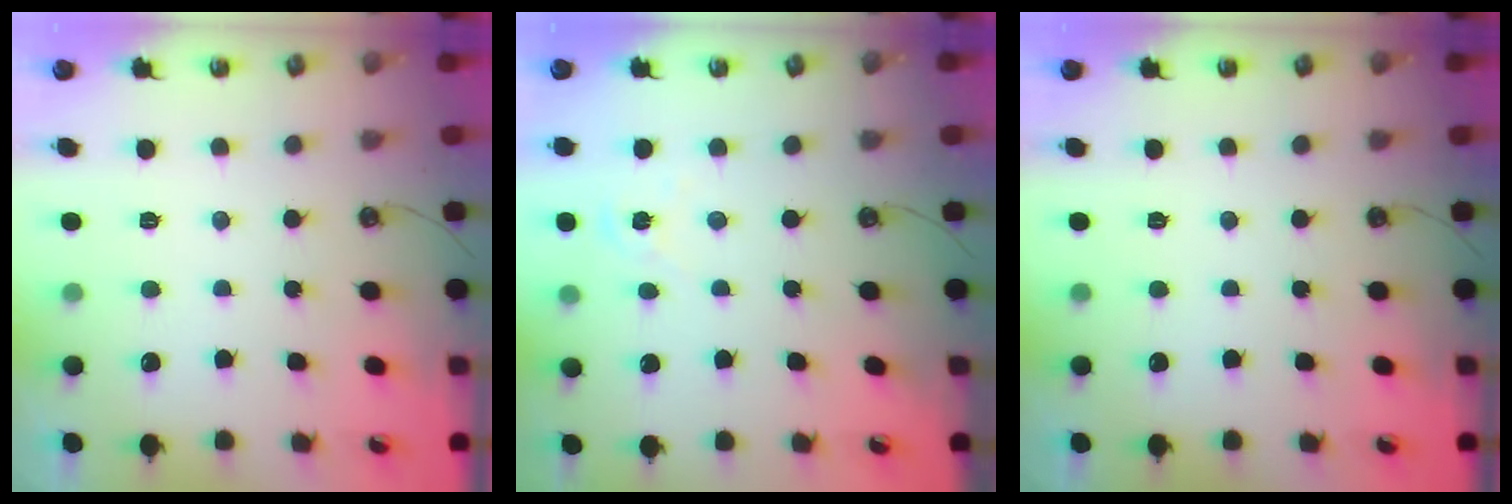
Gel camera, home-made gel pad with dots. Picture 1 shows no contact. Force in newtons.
{"total": 1.3, "press": 1.3, "slide": 0.2}
{"total": 0.0}